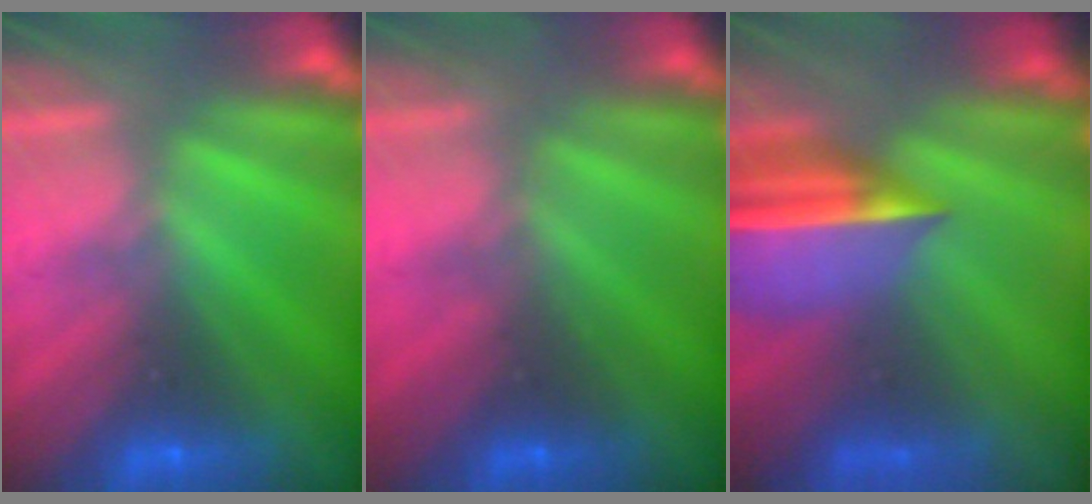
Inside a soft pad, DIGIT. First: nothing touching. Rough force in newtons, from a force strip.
{"total": 5.2}
{"total": 7.8}